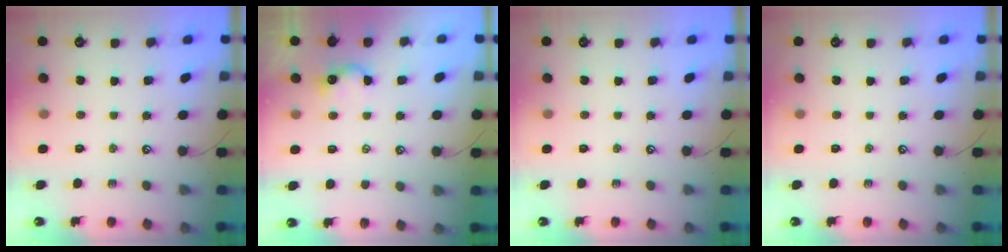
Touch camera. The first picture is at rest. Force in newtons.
{"total": 0.8, "press": 0.6, "slide": 0.5}
{"total": 0.0}
{"total": 0.0}